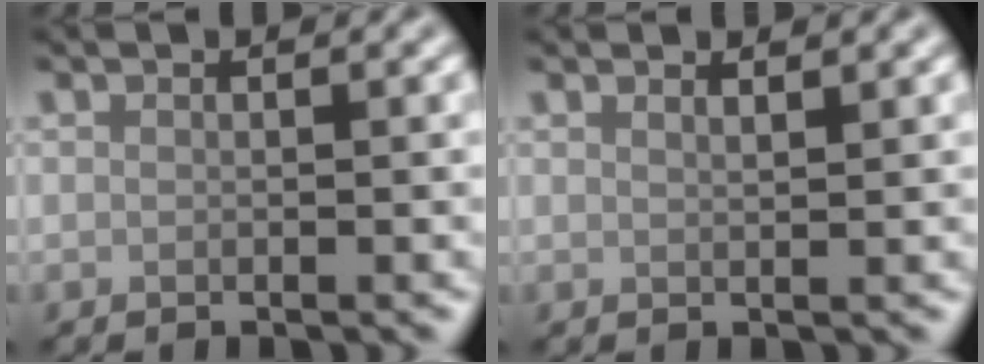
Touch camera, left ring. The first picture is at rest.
{"total": 1.2, "force": [1.0, 0.4, 0.6], "torque": [-0.002, 0.001, 0.008]}